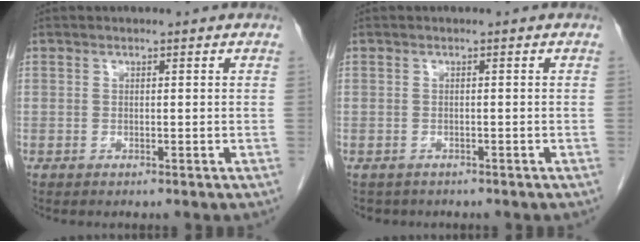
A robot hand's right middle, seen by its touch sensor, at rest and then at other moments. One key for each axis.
{"total": 2.3, "fx": -1.8, "fy": 1.3, "fz": 0.2, "tx": -0.011, "ty": 0.001, "tz": -0.025}